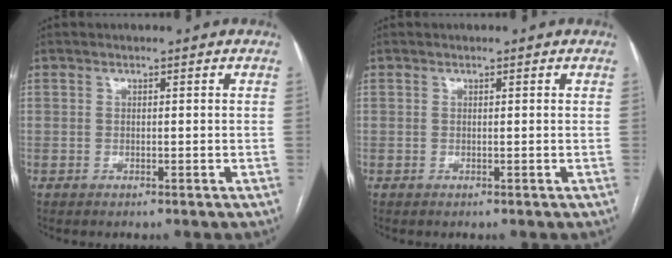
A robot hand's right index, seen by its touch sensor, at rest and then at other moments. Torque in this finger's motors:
{"motor_torque": [0.02, 0.03, 0.04, 0.01]}